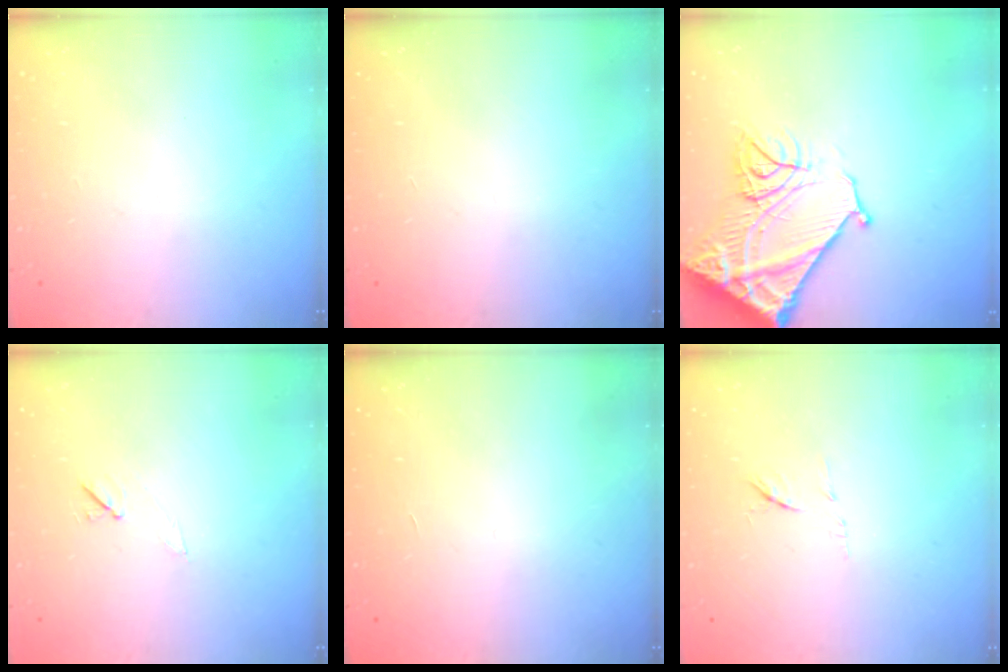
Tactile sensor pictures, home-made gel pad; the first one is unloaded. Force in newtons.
{"total": 0.0}
{"total": 22.0, "press": 21.8, "slide": 2.5}
{"total": 5.2, "press": 4.7, "slide": 2.1}
{"total": 1.7, "press": 1.7, "slide": 0.1}
{"total": 6.4, "press": 6.3, "slide": 0.8}